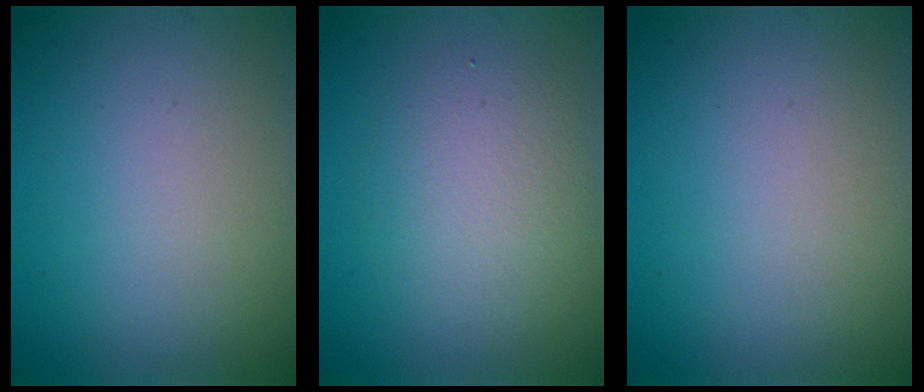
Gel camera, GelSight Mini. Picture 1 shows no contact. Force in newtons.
{"total": 3.4, "press": 3.3, "slide": 0.3}
{"total": 0.0}